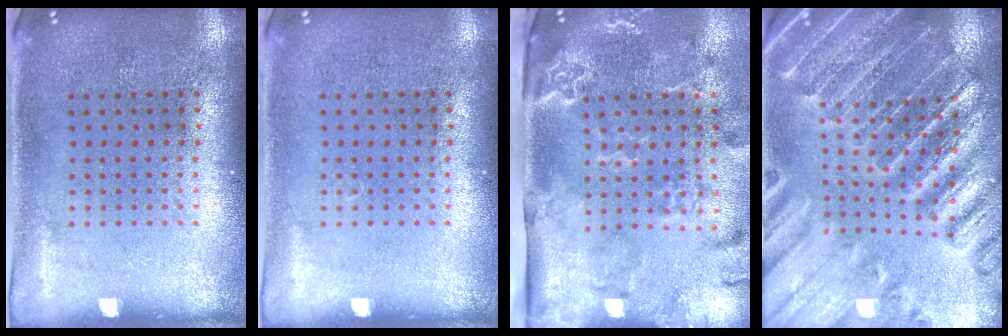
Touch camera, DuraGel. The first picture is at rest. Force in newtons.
{"total": 0.0}
{"total": 3.2, "press": 2.4, "slide": 2.2}
{"total": 3.0, "press": 2.9, "slide": 0.4}